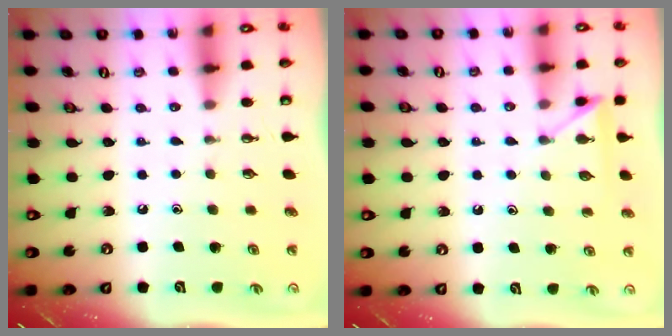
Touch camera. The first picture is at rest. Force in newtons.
{"total": 5.2, "press": 5.2, "slide": 0.6}